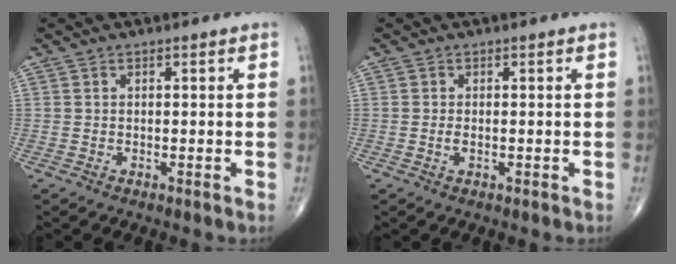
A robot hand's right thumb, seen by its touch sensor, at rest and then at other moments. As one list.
[{"total": 0.9, "force": [-0.1, 0.4, 0.8], "torque": [-0.018, -0.002, -0.003]}]